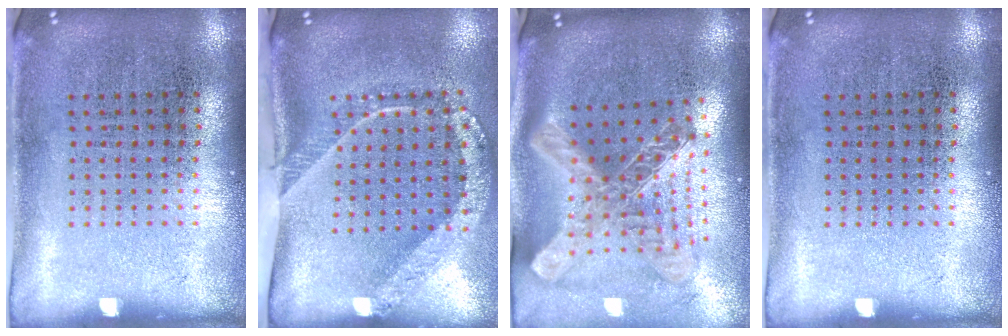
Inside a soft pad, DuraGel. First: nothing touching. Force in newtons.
{"total": 2.4, "press": 1.6, "slide": 1.8}
{"total": 2.9, "press": 2.0, "slide": 2.0}
{"total": 0.0}